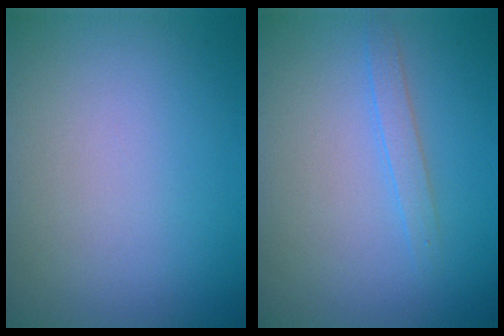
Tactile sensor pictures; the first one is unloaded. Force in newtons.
{"total": 1.3, "press": 1.3, "slide": 0.1}